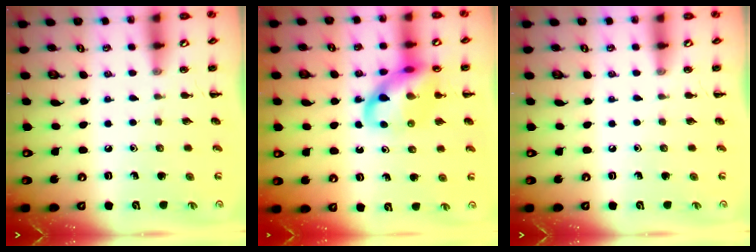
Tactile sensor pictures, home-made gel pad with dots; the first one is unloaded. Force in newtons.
{"total": 14.4, "press": 14.2, "slide": 2.3}
{"total": 0.0}